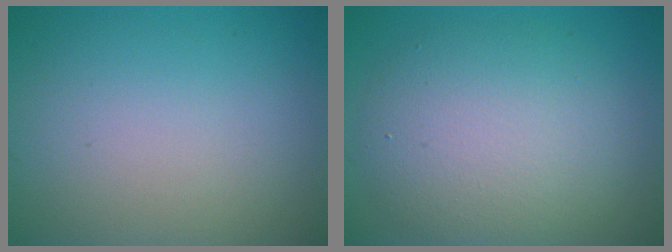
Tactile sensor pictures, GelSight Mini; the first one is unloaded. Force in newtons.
{"total": 6.8, "press": 6.8, "slide": 0.4}